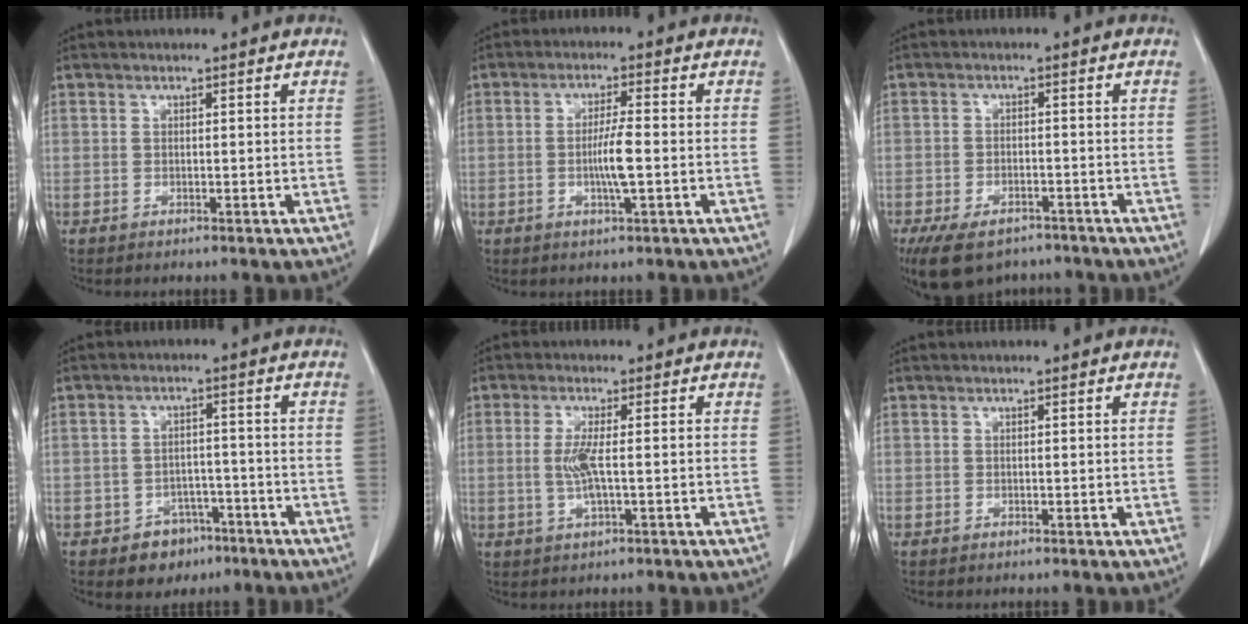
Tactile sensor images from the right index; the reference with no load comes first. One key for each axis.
{"total": 4.9, "fx": -0.8, "fy": 0.2, "fz": 4.8, "tx": -0.094, "ty": -0.007, "tz": -0.016}
{"total": 10.1, "fx": -7.4, "fy": 4.9, "fz": 4.7, "tx": -0.092, "ty": -0.003, "tz": -0.114}
{"total": 5.1, "fx": -3.1, "fy": 3.8, "fz": 1.4, "tx": -0.015, "ty": 0.013, "tz": -0.038}
{"total": 4.1, "fx": -0.3, "fy": 0.5, "fz": 4.0, "tx": -0.088, "ty": -0.006, "tz": -0.005}
{"total": 0.0}